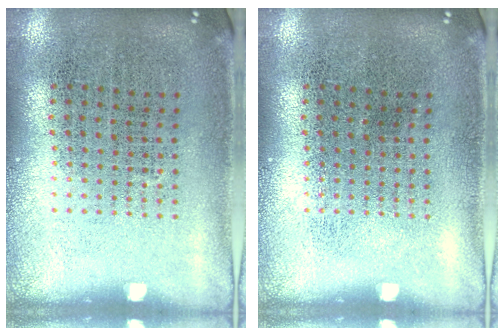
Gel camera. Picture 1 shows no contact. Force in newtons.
{"total": 0.0}